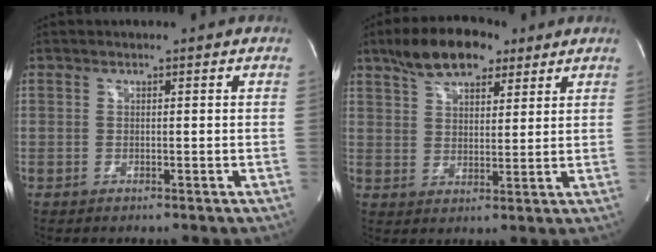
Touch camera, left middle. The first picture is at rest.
{"total": 10.5, "force": [7.2, 4.5, 6.2], "torque": [-0.111, 0.021, 0.126]}